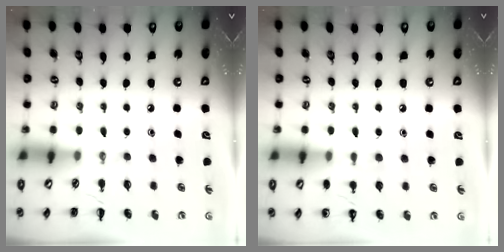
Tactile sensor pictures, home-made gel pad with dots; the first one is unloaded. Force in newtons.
{"total": 5.5, "press": 5.3, "slide": 1.6}